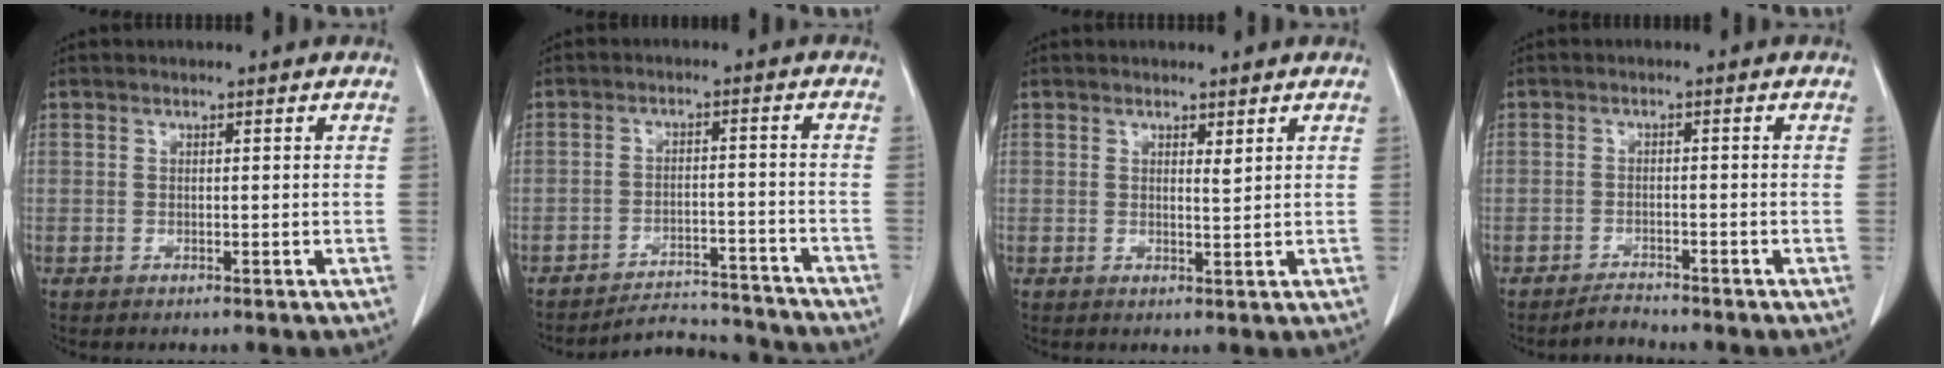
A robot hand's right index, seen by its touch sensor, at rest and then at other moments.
{"total": 9.4, "force": [-9.3, 1.3, -0.4], "torque": [0.011, 0.021, -0.129]}
{"total": 1.1, "force": [0.8, 0.2, 0.8], "torque": [-0.017, -0.008, 0.013]}
{"total": 2.2, "force": [-2.1, 0.4, -0.1], "torque": [0.003, -0.007, -0.034]}